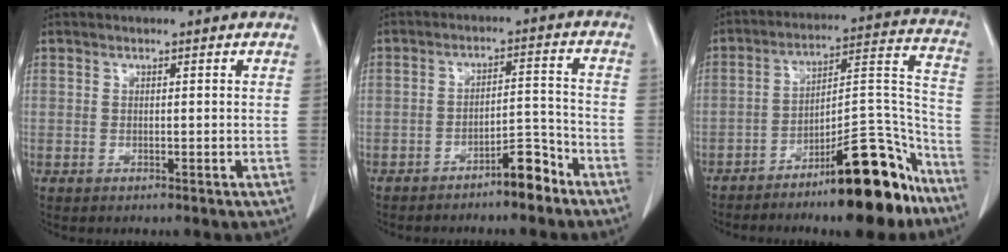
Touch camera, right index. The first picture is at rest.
{"total": 5.7, "force": [-4.4, 1.1, 3.4], "torque": [-0.047, 0.013, -0.072]}
{"total": 17.6, "force": [-12.1, 4.1, 12.1], "torque": [-0.148, 0.048, -0.189]}